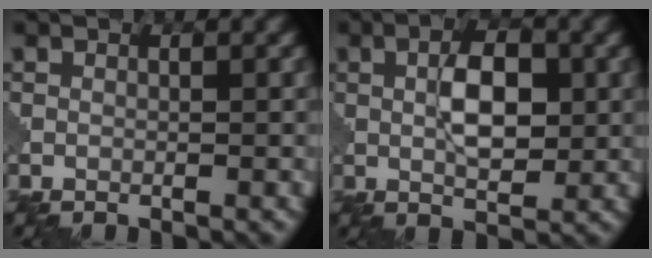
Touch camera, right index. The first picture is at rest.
{"total": 4.6, "force": [0.7, 2.1, 4.0], "torque": [-0.070, 0.002, 0.014]}